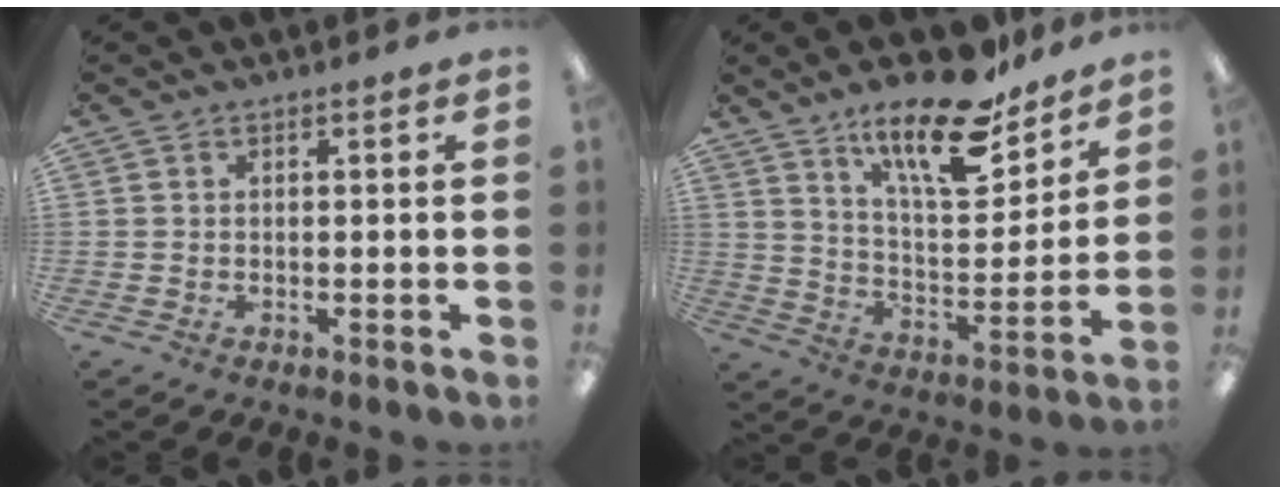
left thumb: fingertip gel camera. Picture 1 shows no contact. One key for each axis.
{"total": 18.4, "fx": 13.5, "fy": 6.1, "fz": 11.0, "tx": -0.176, "ty": -0.081, "tz": 0.224}